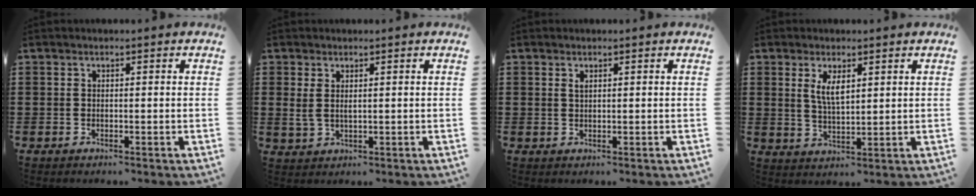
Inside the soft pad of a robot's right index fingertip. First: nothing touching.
{"total": 2.1, "force": [1.0, 0.8, 1.6], "torque": [-0.036, 0.004, 0.018]}
{"total": 0.9, "force": [0.5, 0.3, 0.6], "torque": [-0.014, 0.003, 0.008]}
{"total": 3.9, "force": [1.5, 1.4, 3.3], "torque": [-0.069, 0.002, 0.026]}